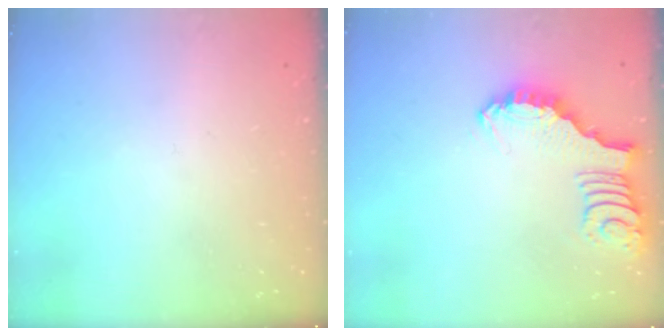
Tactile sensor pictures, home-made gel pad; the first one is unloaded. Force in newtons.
{"total": 2.1, "press": 2.1, "slide": 0.4}